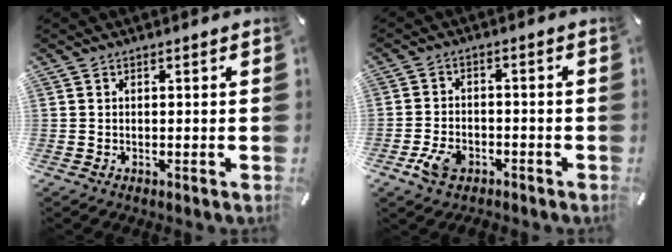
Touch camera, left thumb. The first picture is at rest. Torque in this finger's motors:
{"motor_torque": [-0.32, 0.44, 0.03, 0.24, 0.07]}